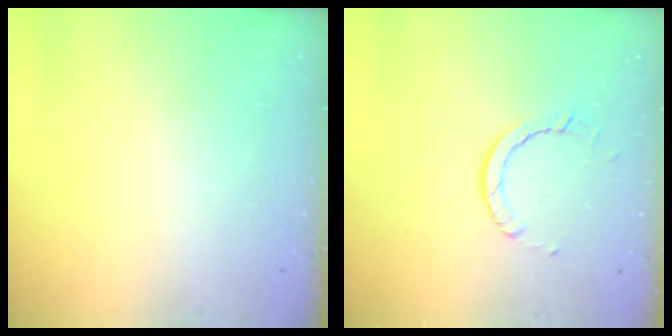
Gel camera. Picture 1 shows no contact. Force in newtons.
{"total": 4.9, "press": 4.9, "slide": 0.5}